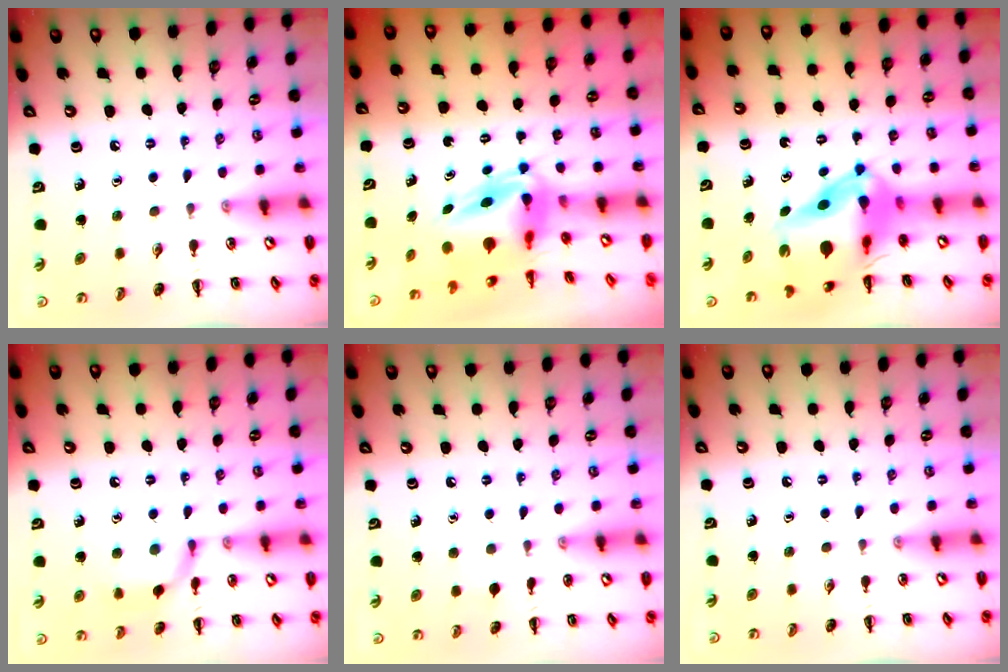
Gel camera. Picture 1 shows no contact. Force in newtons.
{"total": 6.7, "press": 6.4, "slide": 2.0}
{"total": 11.9, "press": 11.3, "slide": 3.7}
{"total": 10.0, "press": 10.0, "slide": 0.5}
{"total": 3.9, "press": 3.7, "slide": 1.3}
{"total": 0.0}